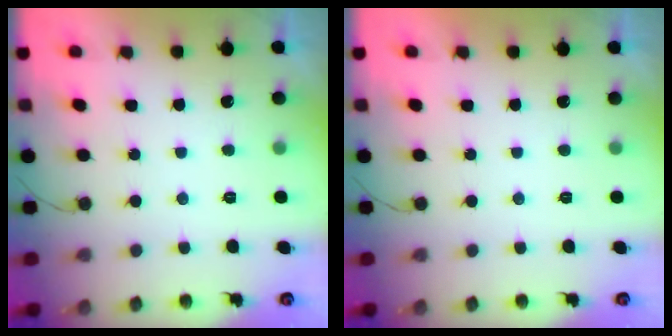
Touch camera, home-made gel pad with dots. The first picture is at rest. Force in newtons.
{"total": 1.7, "press": 1.7, "slide": 0.1}